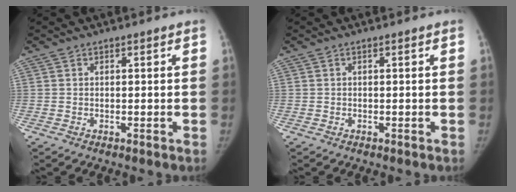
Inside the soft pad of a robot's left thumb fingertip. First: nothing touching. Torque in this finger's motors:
{"motor_torque": [0.07, 0.00, -0.02, -0.48, 0.00]}